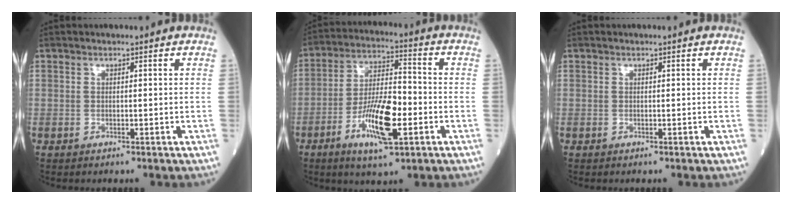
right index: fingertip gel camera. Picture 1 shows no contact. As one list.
[{"total": 11.9, "force": [-4.2, 2.9, 10.7], "torque": [-0.206, -0.002, -0.070]}, {"total": 0.0}]